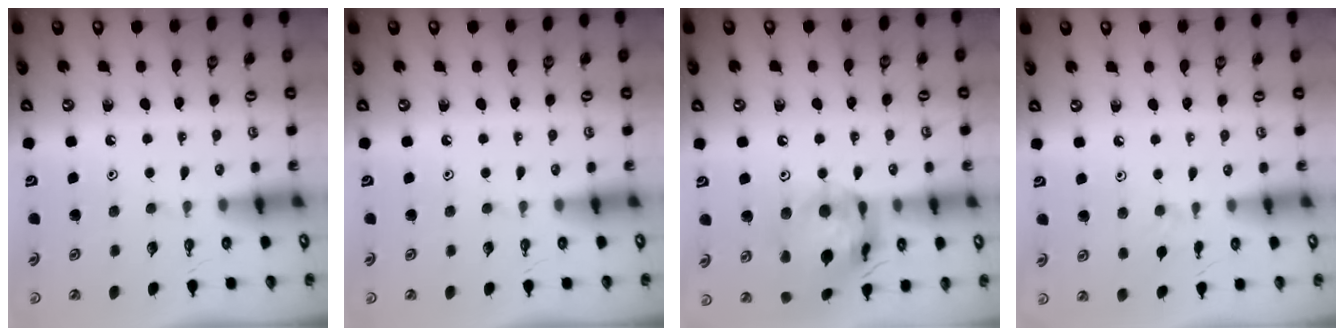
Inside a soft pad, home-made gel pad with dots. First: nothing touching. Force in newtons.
{"total": 0.0}
{"total": 18.0, "press": 17.9, "slide": 2.0}
{"total": 1.9, "press": 1.9, "slide": 0.4}